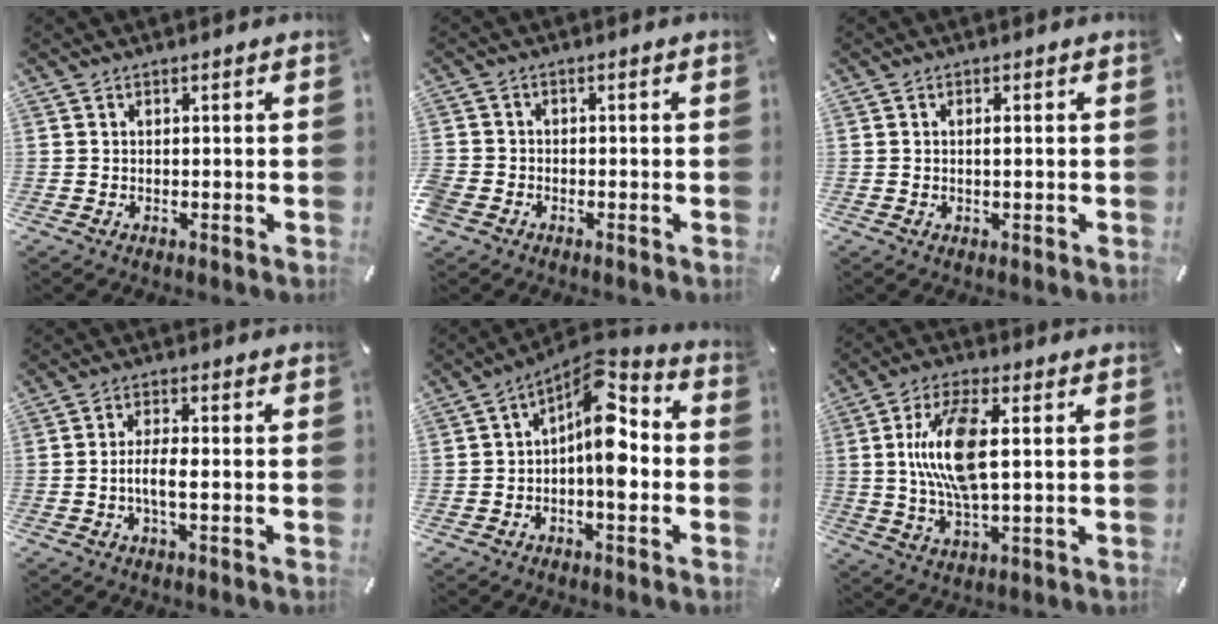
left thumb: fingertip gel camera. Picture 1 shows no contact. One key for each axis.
{"total": 2.5, "fx": -1.5, "fy": 1.9, "fz": 0.8, "tx": -0.016, "ty": 0.006, "tz": -0.031}
{"total": 1.4, "fx": 0.1, "fy": 0.3, "fz": 1.4, "tx": -0.028, "ty": -0.002, "tz": 0.001}
{"total": 5.1, "fx": -1.1, "fy": 1.5, "fz": 4.8, "tx": -0.099, "ty": -0.002, "tz": -0.024}
{"total": 11.0, "fx": 0.6, "fy": 5.2, "fz": 9.7, "tx": -0.162, "ty": -0.021, "tz": 0.009}
{"total": 14.2, "fx": 1.9, "fy": 5.7, "fz": 12.9, "tx": -0.275, "ty": -0.004, "tz": 0.028}